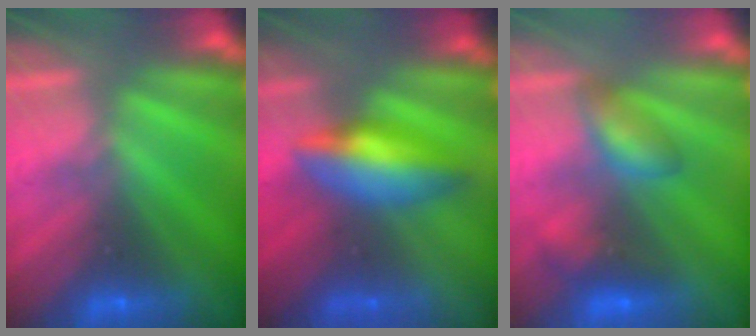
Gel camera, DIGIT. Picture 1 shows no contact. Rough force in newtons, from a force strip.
{"total": 8.1}
{"total": 2.9}